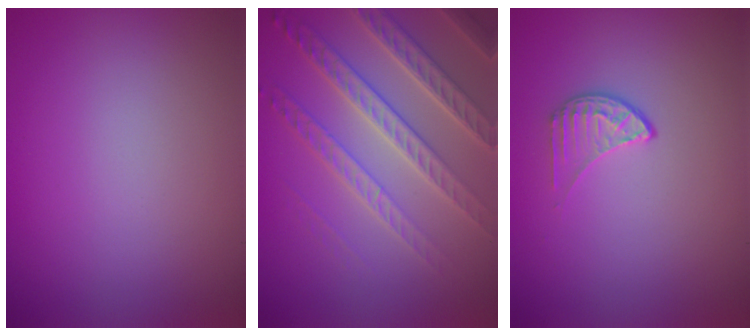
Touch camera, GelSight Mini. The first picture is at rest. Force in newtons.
{"total": 6.6, "press": 4.7, "slide": 4.5}
{"total": 1.6, "press": 1.0, "slide": 1.2}